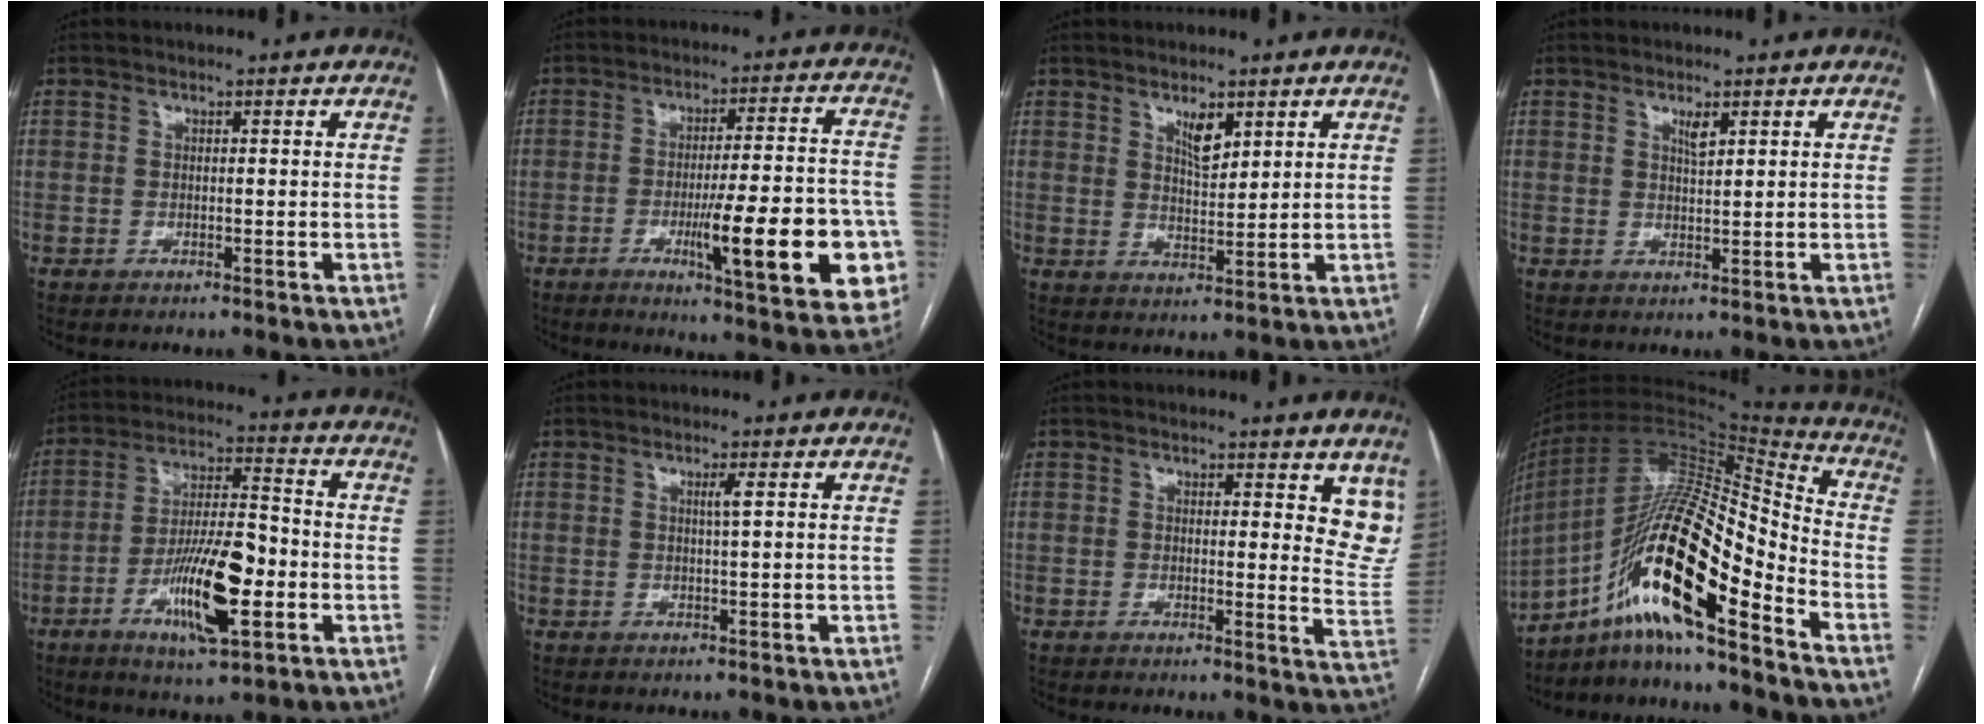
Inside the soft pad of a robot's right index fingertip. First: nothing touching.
{"total": 18.4, "force": [-5.9, 2.8, 17.2], "torque": [-0.170, 0.009, -0.067]}
{"total": 3.8, "force": [2.4, 1.3, 2.7], "torque": [-0.052, -0.003, 0.046]}
{"total": 1.8, "force": [1.1, 0.4, 1.4], "torque": [-0.027, -0.004, 0.023]}
{"total": 13.8, "force": [-4.5, 3.0, 12.7], "torque": [-0.234, -0.002, -0.074]}
{"total": 1.3, "force": [0.5, -0.3, 1.2], "torque": [-0.025, -0.002, 0.009]}
{"total": 8.3, "force": [6.2, 2.7, 4.7], "torque": [-0.042, -0.033, 0.053]}
{"total": 19.4, "force": [-10.4, 3.0, 16.1], "torque": [-0.314, 0.010, -0.185]}